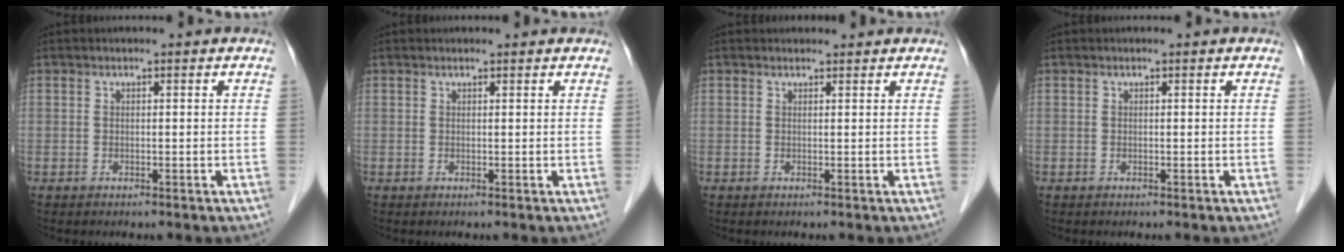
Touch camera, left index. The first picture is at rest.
{"total": 1.3, "force": [1.2, 0.3, 0.3], "torque": [-0.013, 0.010, 0.016]}
{"total": 1.8, "force": [1.7, 0.4, 0.1], "torque": [-0.010, 0.013, 0.024]}
{"total": 0.0}